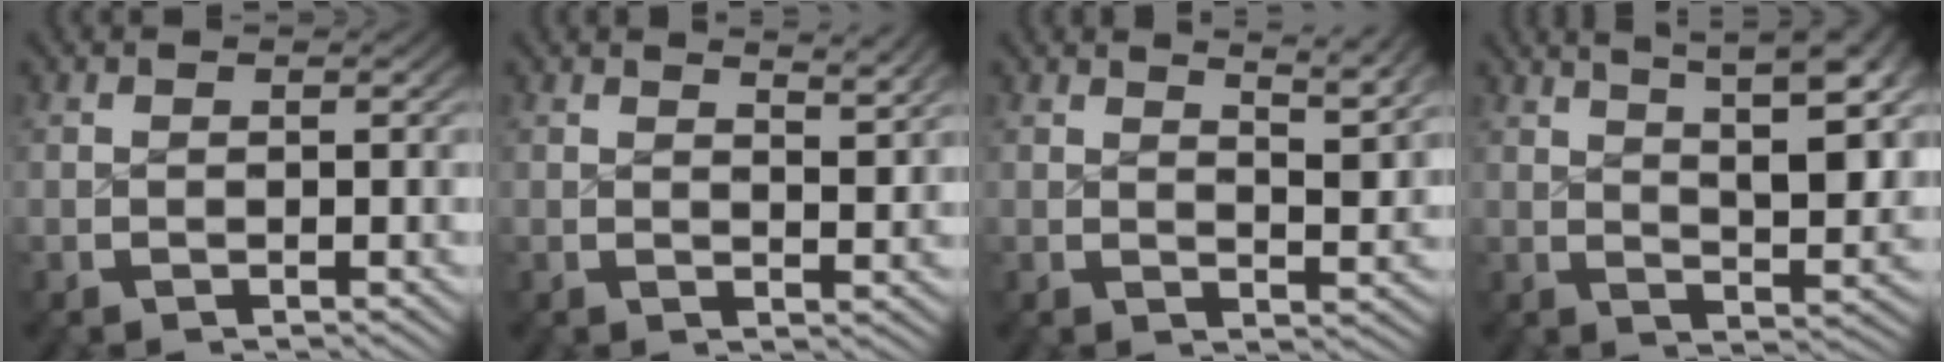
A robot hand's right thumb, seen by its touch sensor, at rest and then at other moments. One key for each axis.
{"total": 2.4, "fx": 1.9, "fy": 0.3, "fz": 1.4, "tx": -0.011, "ty": -0.004, "tz": 0.030}
{"total": 4.2, "fx": 2.9, "fy": 1.0, "fz": 2.9, "tx": -0.032, "ty": -0.002, "tz": 0.045}
{"total": 9.9, "fx": 4.8, "fy": 4.4, "fz": 7.5, "tx": -0.086, "ty": 0.012, "tz": 0.066}